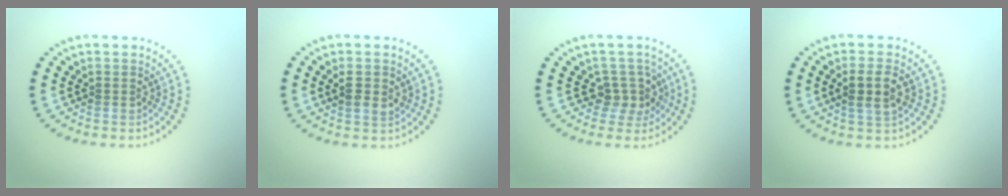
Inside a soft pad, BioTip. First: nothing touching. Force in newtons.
{"total": 2.0, "press": 1.9, "slide": 0.5}
{"total": 2.6, "press": 2.1, "slide": 1.6}
{"total": 2.7, "press": 2.5, "slide": 0.8}